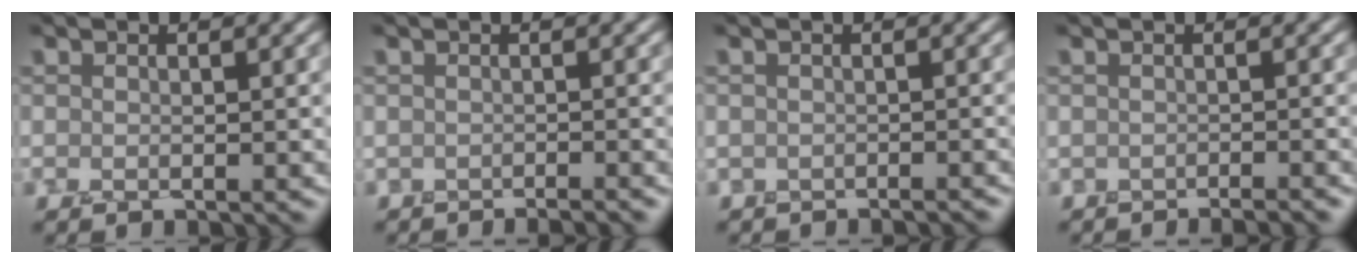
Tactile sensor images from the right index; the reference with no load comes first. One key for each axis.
{"total": 1.0, "fx": -0.9, "fy": -0.2, "fz": -0.1, "tx": 0.019, "ty": 0.004, "tz": -0.012}
{"total": 1.2, "fx": -1.1, "fy": -0.1, "fz": -0.6, "tx": 0.021, "ty": 0.006, "tz": -0.009}
{"total": 1.2, "fx": -1.2, "fy": -0.1, "fz": 0.2, "tx": 0.018, "ty": 0.008, "tz": -0.015}